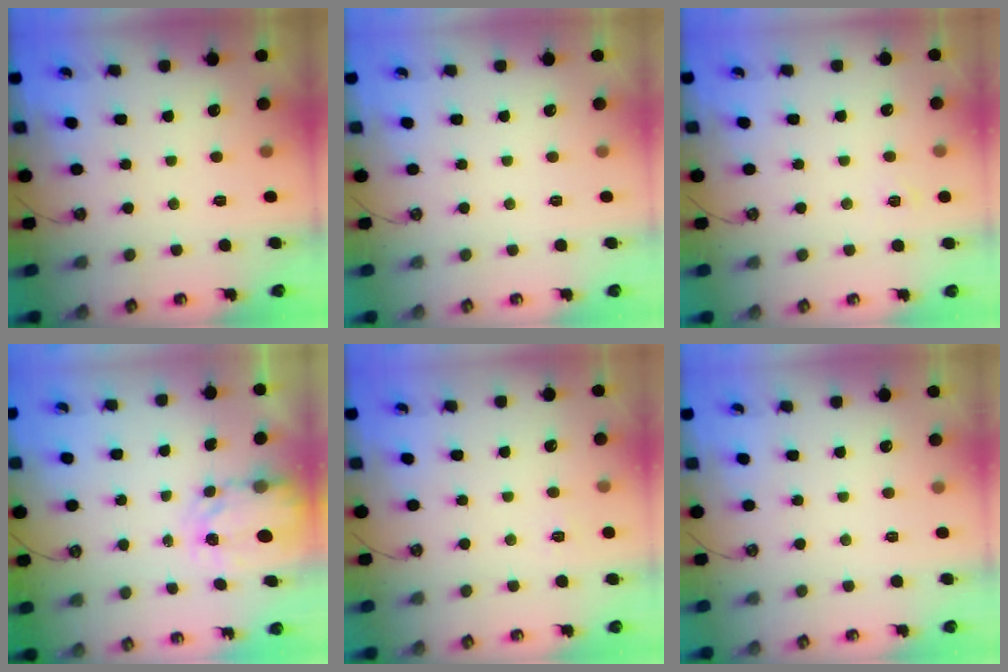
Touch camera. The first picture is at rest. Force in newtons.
{"total": 0.0}
{"total": 3.3, "press": 3.3, "slide": 0.4}
{"total": 3.8, "press": 3.8, "slide": 0.0}
{"total": 3.4, "press": 3.4, "slide": 0.4}
{"total": 0.0}